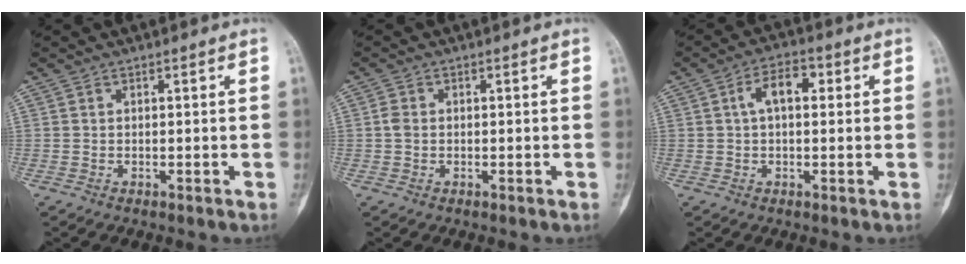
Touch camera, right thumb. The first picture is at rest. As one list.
[{"total": 1.6, "force": [-0.1, 1.3, 1.0], "torque": [-0.019, 0.002, -0.004]}, {"total": 5.9, "force": [1.1, 3.2, 4.8], "torque": [-0.079, 0.021, 0.012]}]